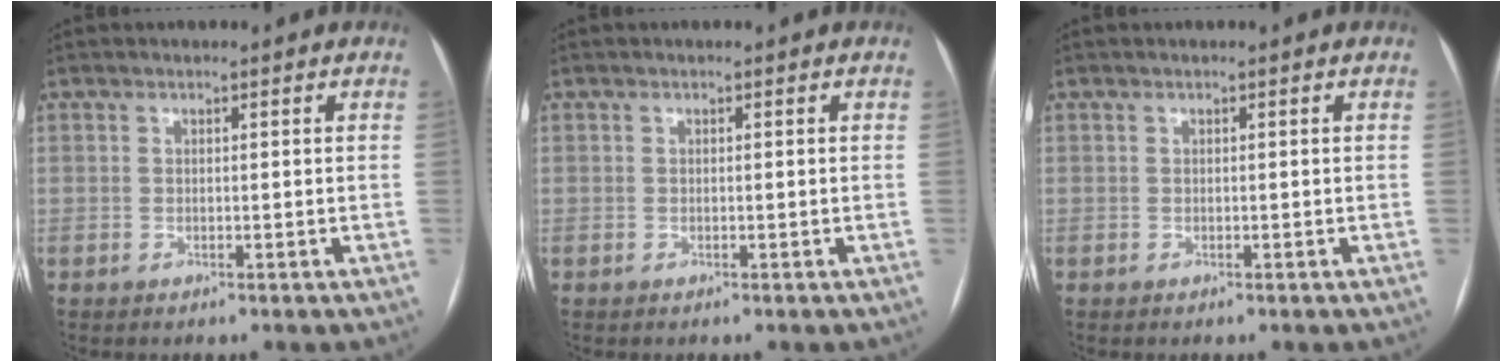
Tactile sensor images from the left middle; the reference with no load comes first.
{"total": 0.0}
{"total": 0.0}